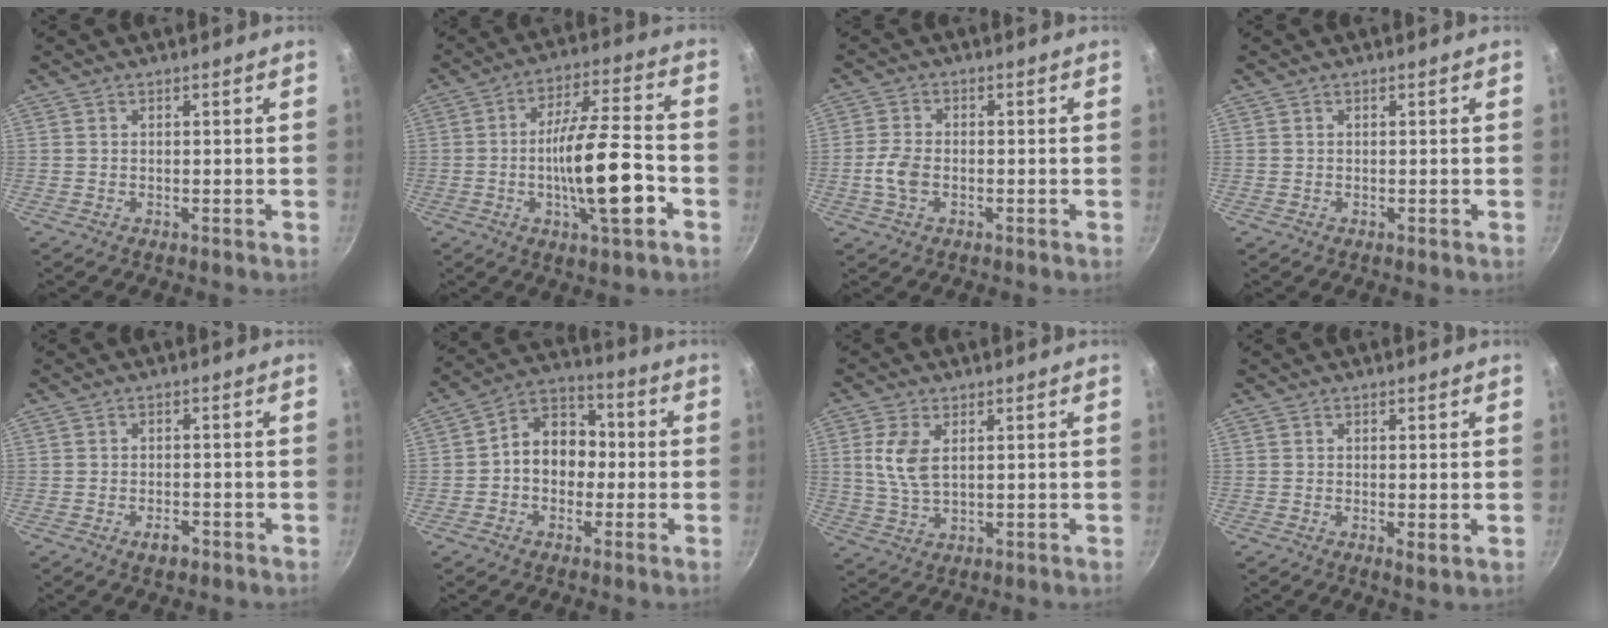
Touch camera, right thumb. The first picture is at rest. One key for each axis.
{"total": 15.5, "fx": -4.4, "fy": 3.9, "fz": 14.4, "tx": -0.228, "ty": 0.026, "tz": -0.075}
{"total": 4.8, "fx": -1.2, "fy": 3.0, "fz": 3.6, "tx": -0.078, "ty": 0.012, "tz": -0.029}
{"total": 0.0}
{"total": 2.7, "fx": -1.5, "fy": 1.5, "fz": 1.7, "tx": -0.022, "ty": 0.012, "tz": -0.024}
{"total": 10.2, "fx": -0.8, "fy": 8.1, "fz": 6.2, "tx": -0.048, "ty": 0.036, "tz": -0.032}
{"total": 6.8, "fx": 1.7, "fy": 3.7, "fz": 5.4, "tx": -0.111, "ty": -0.007, "tz": 0.036}
{"total": 1.6, "fx": 0.2, "fy": 0.6, "fz": 1.5, "tx": -0.024, "ty": -0.010, "tz": 0.000}